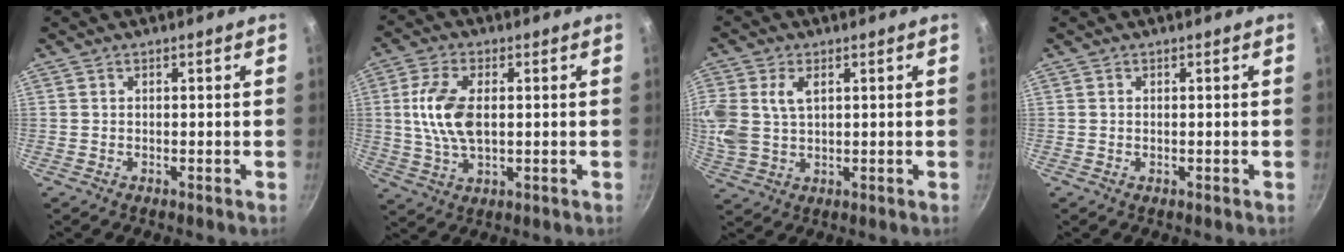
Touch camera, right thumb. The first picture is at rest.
{"total": 10.7, "force": [1.0, 5.6, 9.0], "torque": [-0.190, 0.000, 0.022]}
{"total": 11.2, "force": [2.7, 7.2, 8.2], "torque": [-0.205, 0.002, 0.061]}
{"total": 0.0}